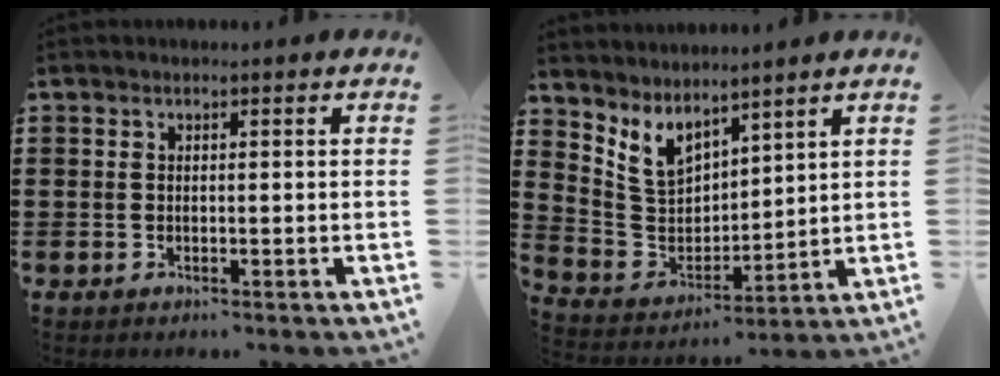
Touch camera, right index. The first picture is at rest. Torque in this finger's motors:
{"motor_torque": [1.16, 0.98, 0.28, 0.04]}